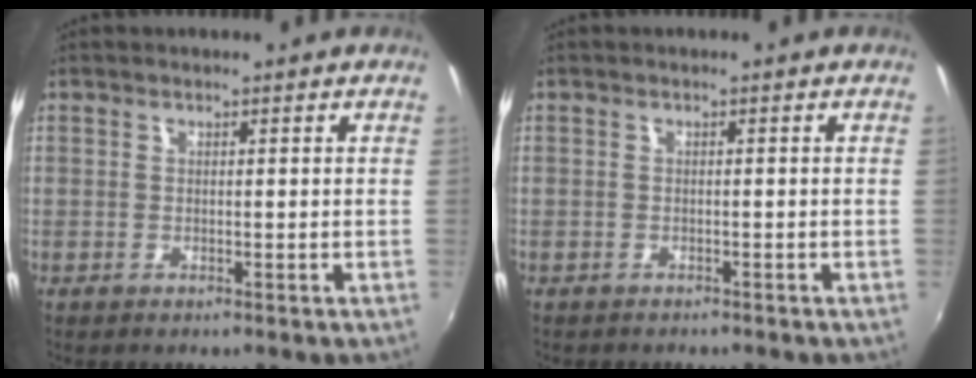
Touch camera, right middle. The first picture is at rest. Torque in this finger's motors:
{"motor_torque": [-0.26, -0.11, 0.04, -0.01]}